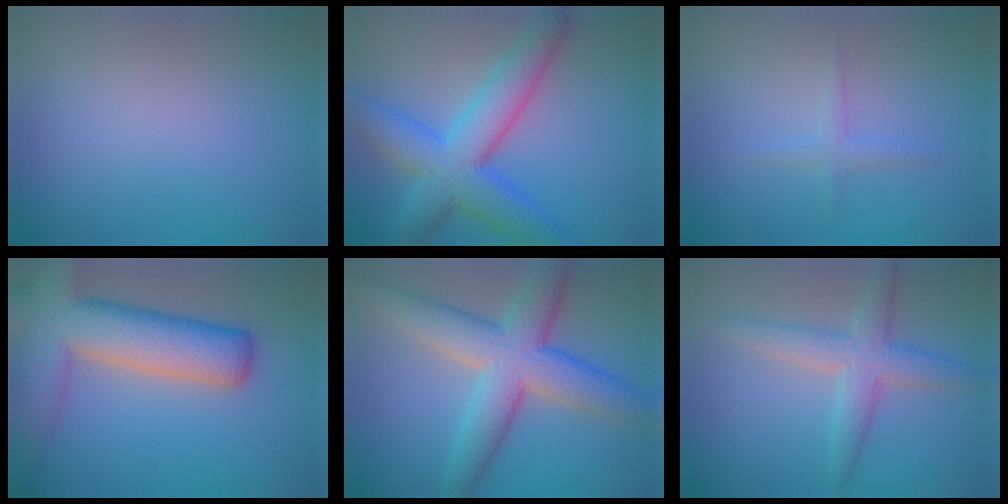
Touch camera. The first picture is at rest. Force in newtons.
{"total": 7.9, "press": 7.9, "slide": 0.1}
{"total": 1.2, "press": 1.2, "slide": 0.0}
{"total": 11.5, "press": 11.5, "slide": 0.7}
{"total": 8.4, "press": 8.4, "slide": 0.3}
{"total": 4.1, "press": 4.0, "slide": 0.3}